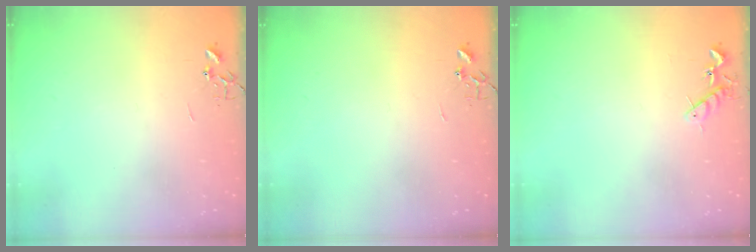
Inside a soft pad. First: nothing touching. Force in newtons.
{"total": 0.0}
{"total": 7.0, "press": 6.9, "slide": 0.9}